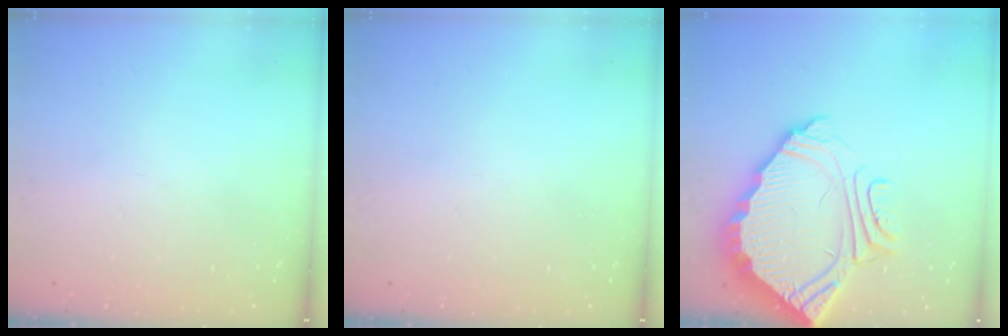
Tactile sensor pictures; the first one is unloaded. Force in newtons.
{"total": 0.0}
{"total": 8.9, "press": 8.9, "slide": 0.6}